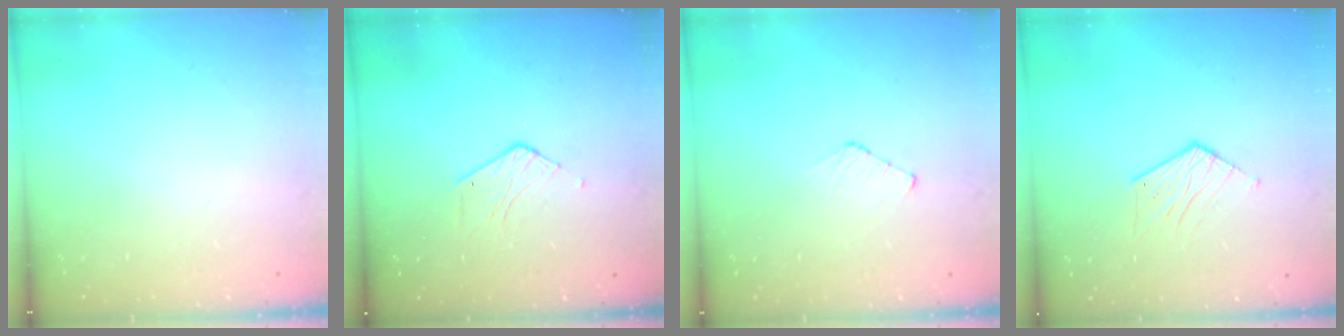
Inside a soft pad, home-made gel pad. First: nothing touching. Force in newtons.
{"total": 3.7, "press": 3.7, "slide": 0.3}
{"total": 5.0, "press": 5.0, "slide": 0.5}
{"total": 8.0, "press": 8.0, "slide": 0.4}